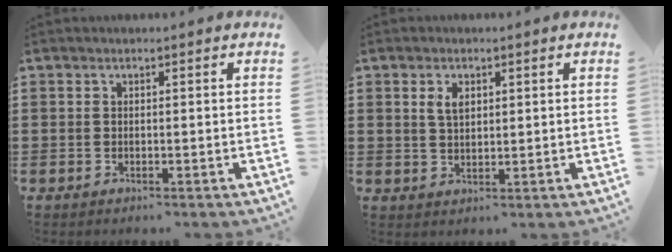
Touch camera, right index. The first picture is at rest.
{"total": 2.7, "force": [1.1, 1.5, 2.0], "torque": [-0.045, 0.006, 0.019]}